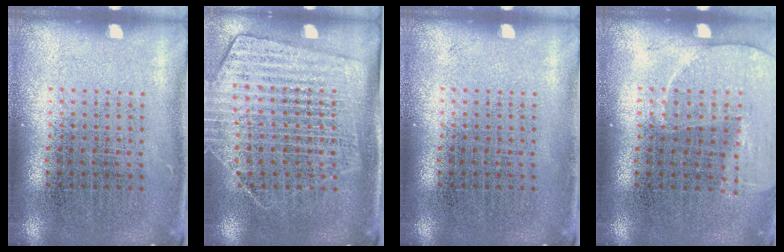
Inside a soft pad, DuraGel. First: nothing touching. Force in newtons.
{"total": 1.8, "press": 1.5, "slide": 0.9}
{"total": 0.0}
{"total": 1.3, "press": 1.3, "slide": 0.3}